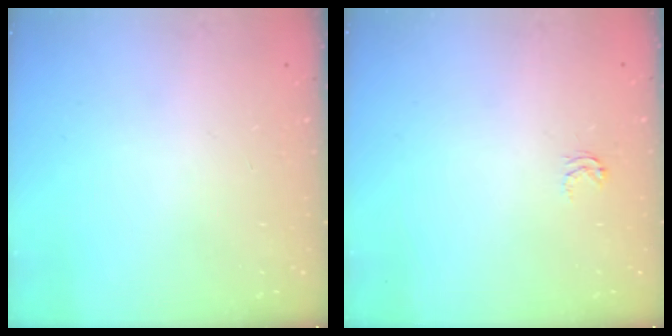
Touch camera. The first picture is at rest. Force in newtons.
{"total": 2.6, "press": 2.6, "slide": 0.4}